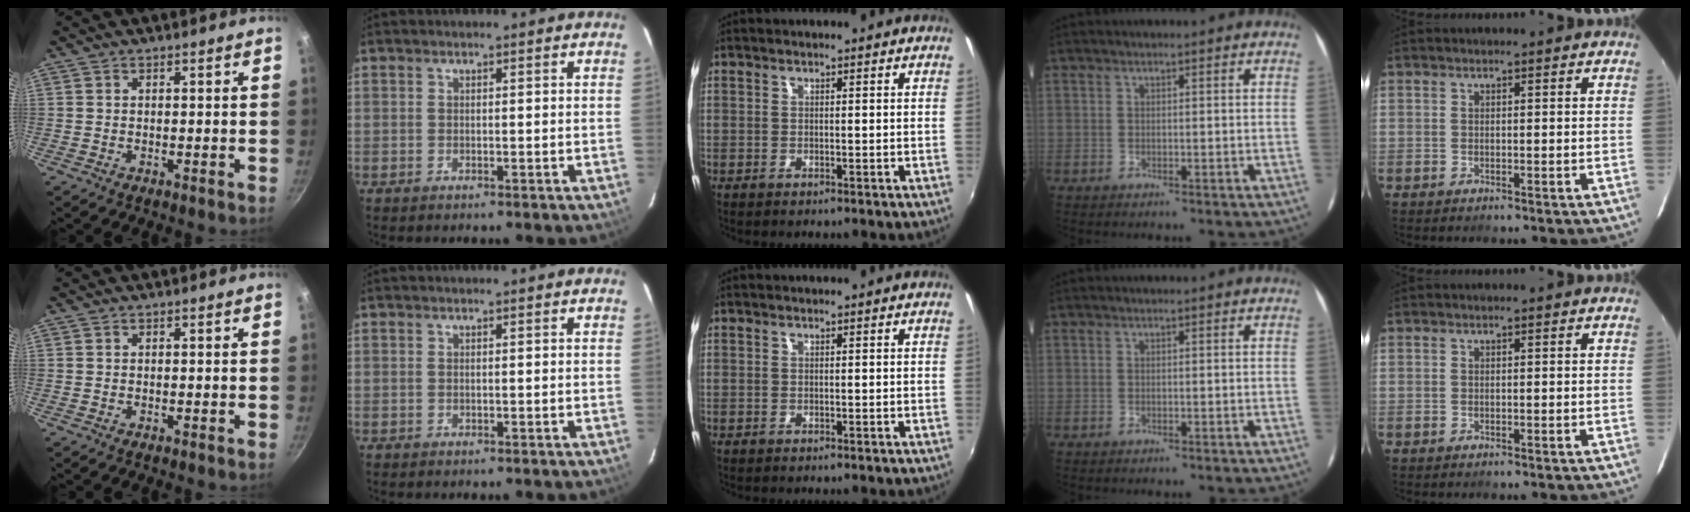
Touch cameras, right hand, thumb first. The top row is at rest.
{}